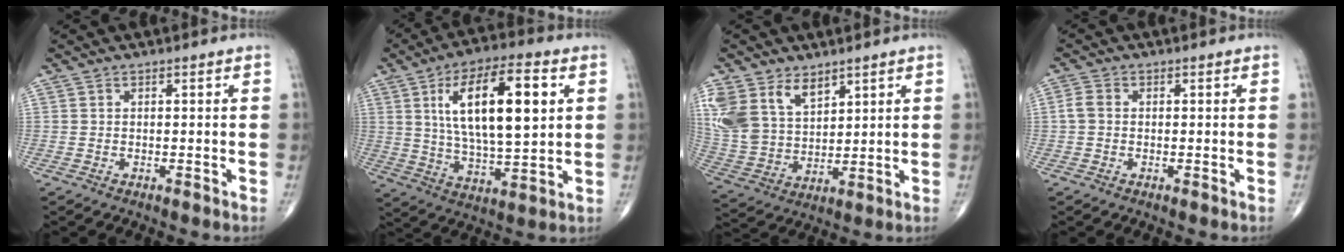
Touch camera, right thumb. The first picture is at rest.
{"total": 19.2, "force": [5.3, 7.1, 17.0], "torque": [-0.275, -0.006, 0.090]}
{"total": 14.7, "force": [7.8, 9.4, 8.1], "torque": [-0.163, -0.021, 0.170]}
{"total": 2.3, "force": [-0.1, 1.7, 1.5], "torque": [-0.030, 0.005, -0.007]}